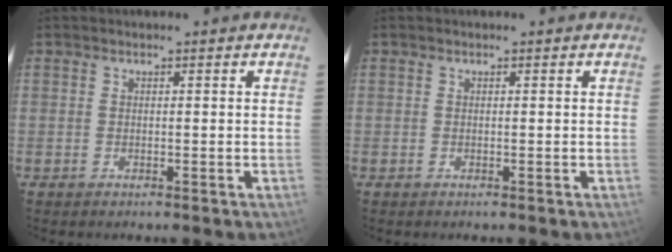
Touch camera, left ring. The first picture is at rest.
{"total": 0.0}